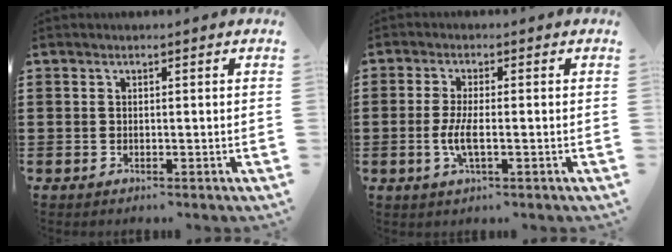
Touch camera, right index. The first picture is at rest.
{"total": 4.2, "force": [-0.9, 1.1, 3.9], "torque": [-0.089, -0.005, -0.023]}